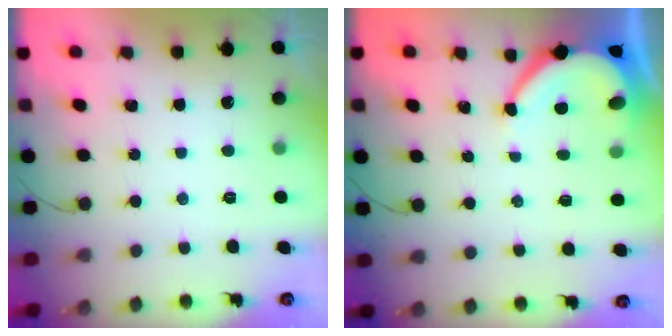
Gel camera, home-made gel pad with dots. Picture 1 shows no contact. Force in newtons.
{"total": 6.4, "press": 6.4, "slide": 0.5}